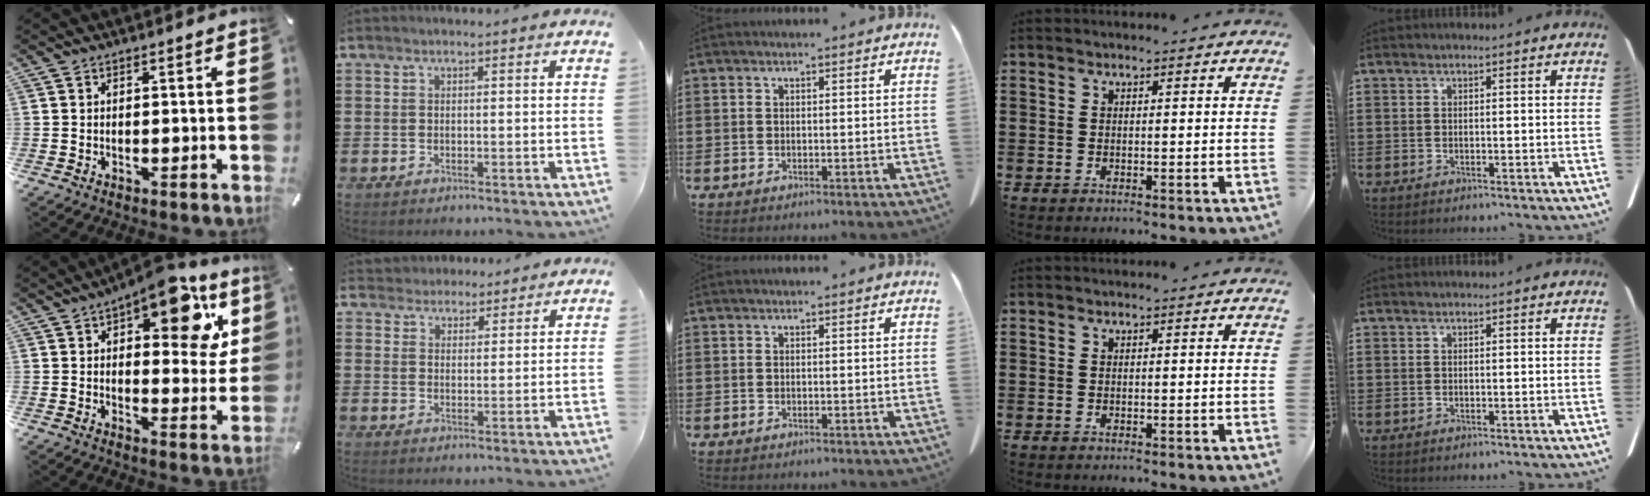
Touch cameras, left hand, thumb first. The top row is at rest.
{"thumb": {"total": 15.2, "force": [8.0, 7.0, 10.9], "torque": [-0.135, -0.044, 0.129]}, "index": {"total": 3.4, "force": [3.0, 1.4, -0.5], "torque": [-0.004, -0.002, 0.057]}}